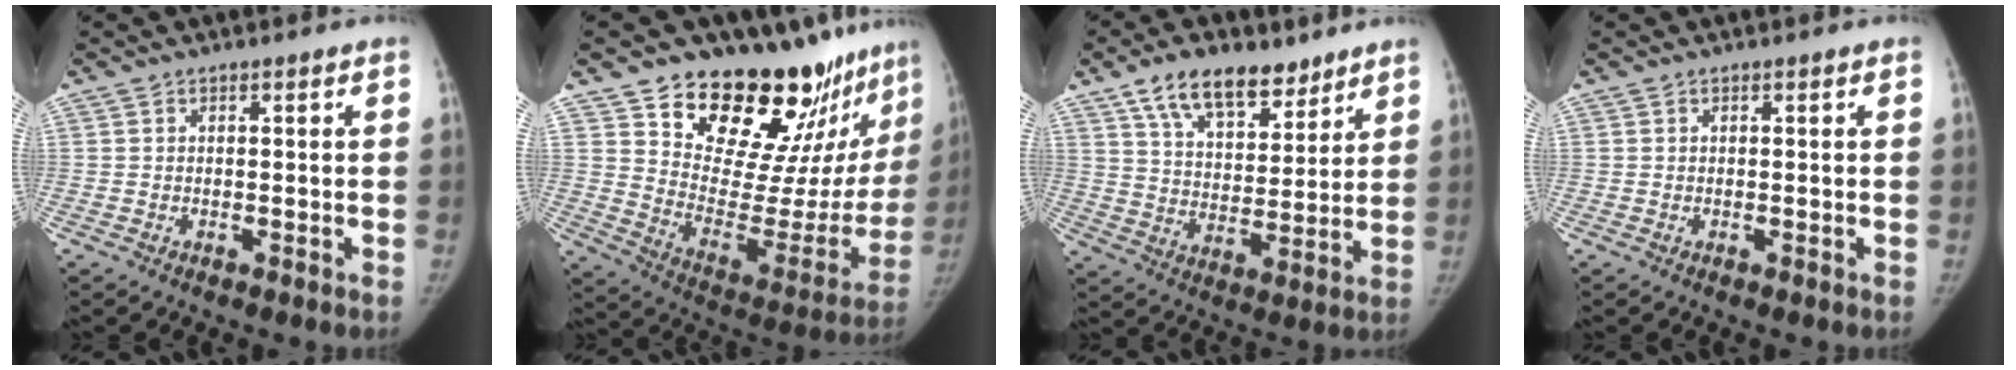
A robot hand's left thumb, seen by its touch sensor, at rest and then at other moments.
{"total": 27.3, "force": [20.9, 10.7, 13.9], "torque": [-0.158, -0.137, 0.300]}
{"total": 14.3, "force": [9.6, 7.4, 7.6], "torque": [-0.089, -0.047, 0.165]}
{"total": 0.0}